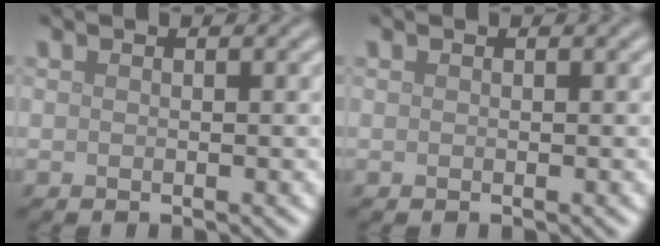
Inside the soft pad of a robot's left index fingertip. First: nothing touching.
{"total": 0.0}